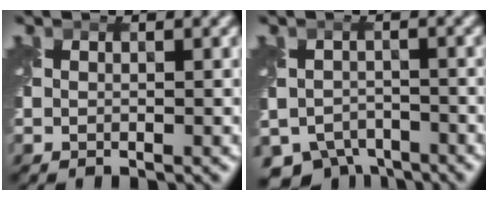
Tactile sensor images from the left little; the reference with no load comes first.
{"total": 6.0, "force": [-4.6, 3.3, 2.0], "torque": [-0.030, -0.024, -0.076]}